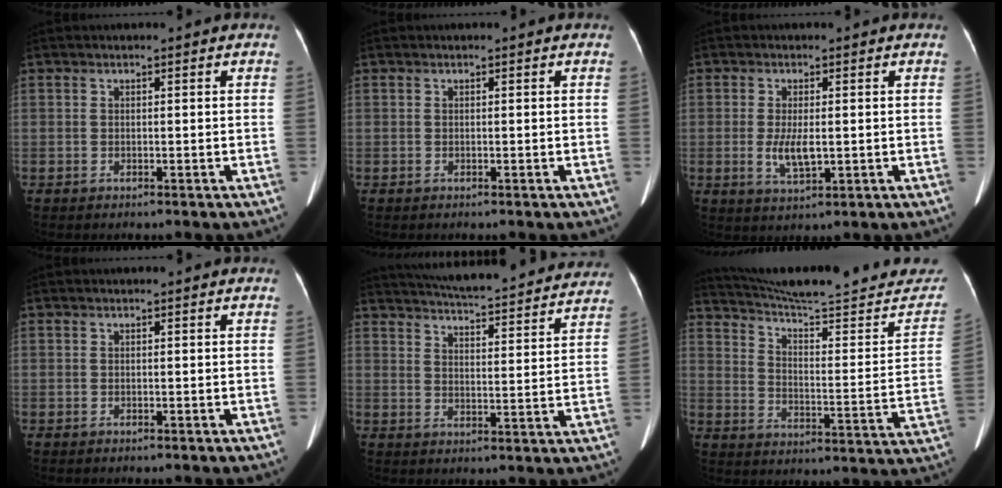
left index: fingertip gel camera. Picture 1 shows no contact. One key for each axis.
{"total": 0.0}
{"total": 4.1, "fx": -0.1, "fy": 1.3, "fz": 3.9, "tx": -0.078, "ty": -0.008, "tz": 0.001}
{"total": 0.0}
{"total": 25.6, "fx": 23.6, "fy": 3.6, "fz": 9.4, "tx": -0.150, "ty": -0.022, "tz": 0.296}
{"total": 27.2, "fx": 25.1, "fy": 2.6, "fz": 10.2, "tx": -0.145, "ty": -0.073, "tz": 0.328}